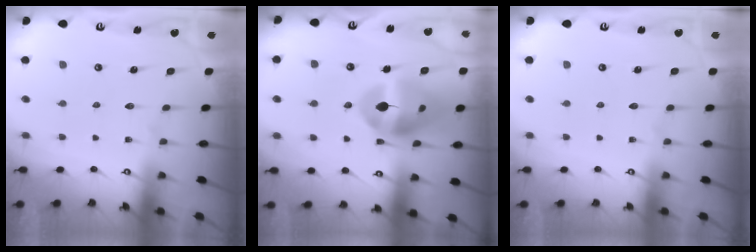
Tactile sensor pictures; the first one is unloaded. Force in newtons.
{"total": 14.5, "press": 14.4, "slide": 1.5}
{"total": 0.0}